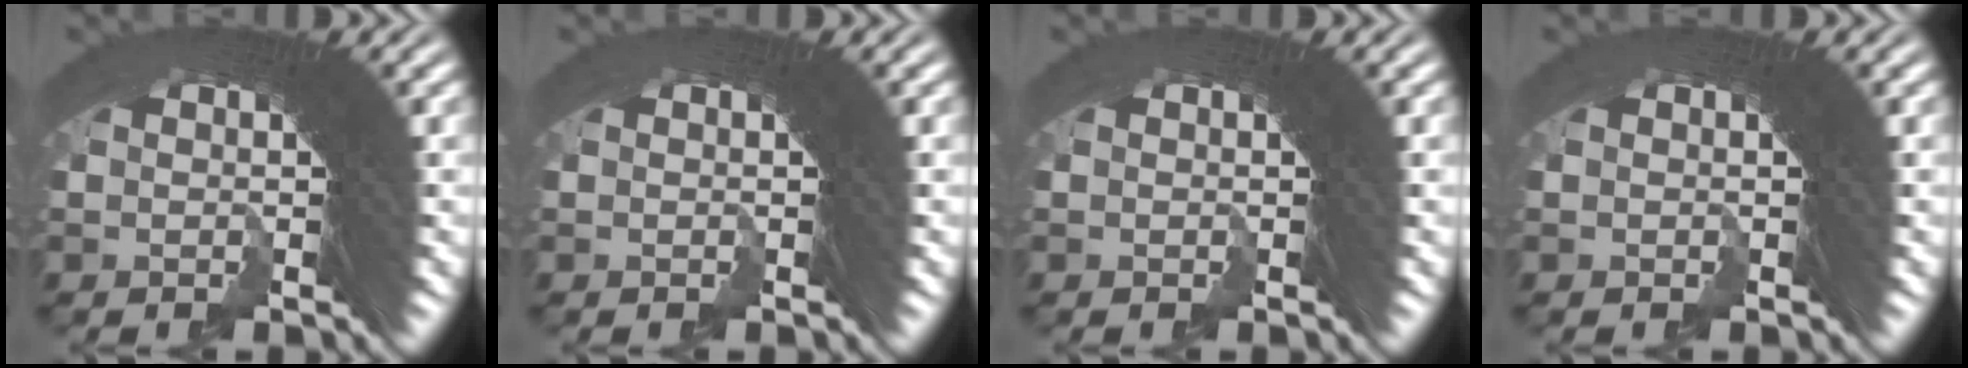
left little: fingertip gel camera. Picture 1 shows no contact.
{"total": 0.0}
{"total": 0.0}
{"total": 0.0}